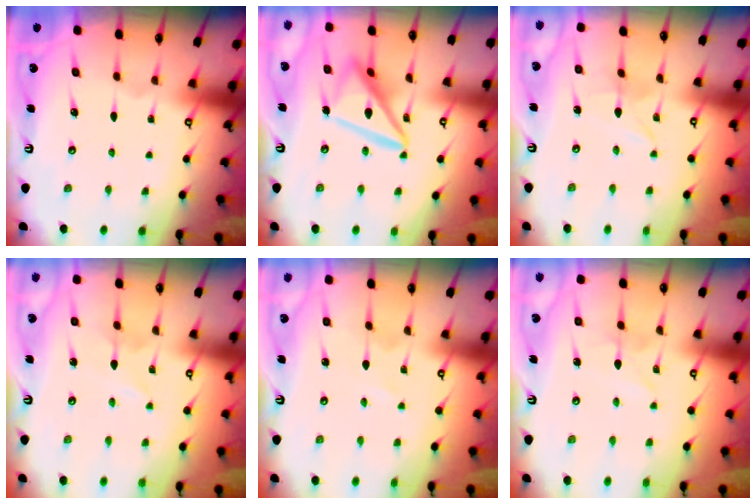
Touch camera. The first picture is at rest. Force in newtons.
{"total": 15.3, "press": 15.2, "slide": 1.6}
{"total": 2.6, "press": 2.6, "slide": 0.3}
{"total": 1.9, "press": 1.9, "slide": 0.2}
{"total": 0.0}
{"total": 2.4, "press": 2.3, "slide": 0.3}